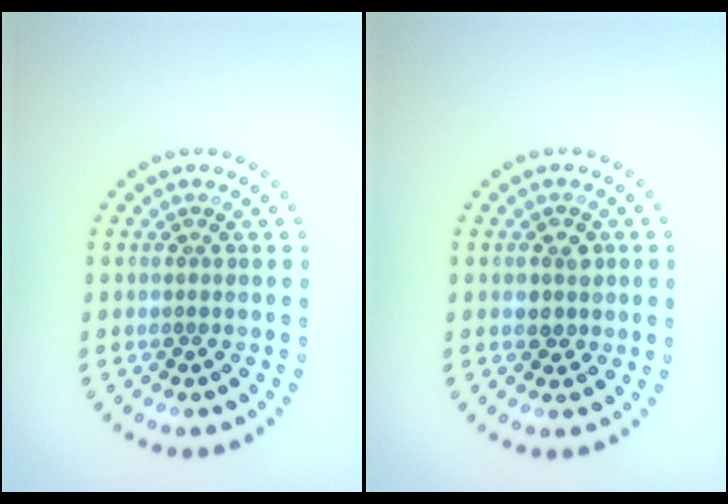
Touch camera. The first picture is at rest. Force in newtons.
{"total": 1.8, "press": 1.7, "slide": 0.6}